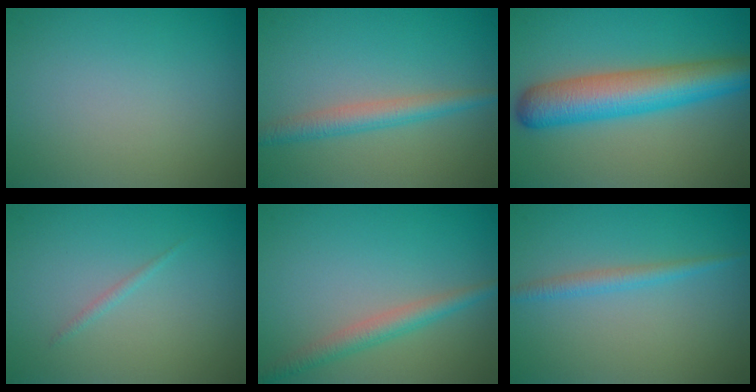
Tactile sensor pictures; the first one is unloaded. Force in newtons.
{"total": 2.9, "press": 2.9, "slide": 0.1}
{"total": 8.0, "press": 8.0, "slide": 0.2}
{"total": 0.6, "press": 0.6, "slide": 0.0}
{"total": 2.8, "press": 2.8, "slide": 0.1}
{"total": 1.7, "press": 1.7, "slide": 0.1}